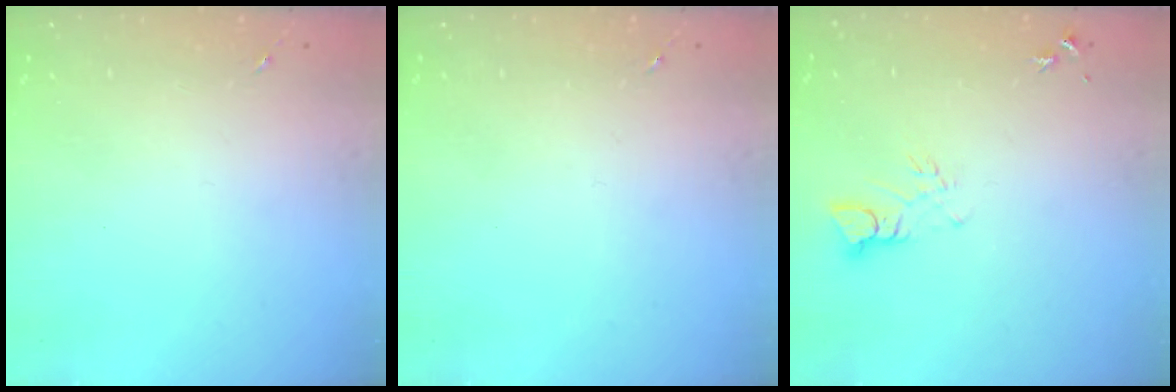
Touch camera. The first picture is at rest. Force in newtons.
{"total": 0.0}
{"total": 3.4, "press": 3.4, "slide": 0.2}